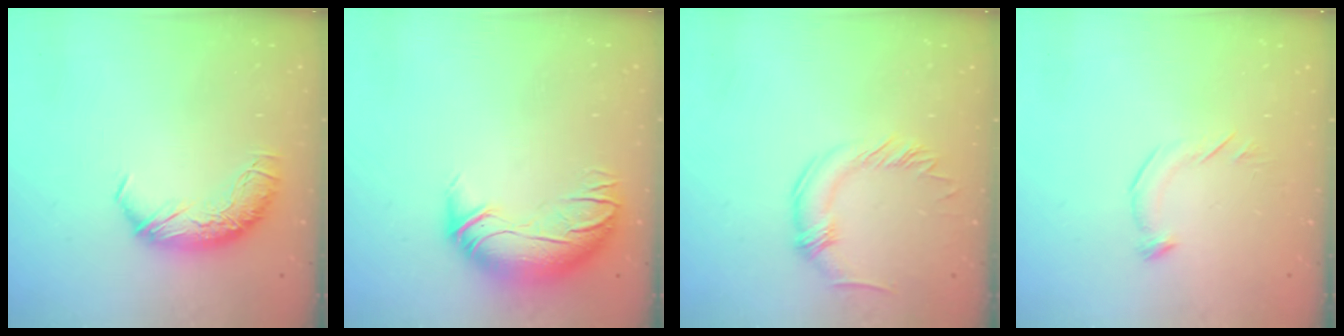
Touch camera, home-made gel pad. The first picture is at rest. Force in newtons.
{"total": 3.0, "press": 0.4, "slide": 2.9}
{"total": 0.0}
{"total": 5.3, "press": 5.1, "slide": 1.2}